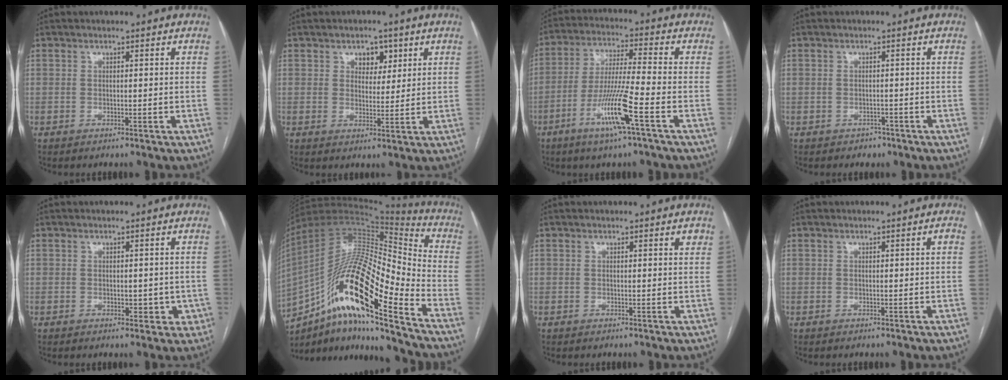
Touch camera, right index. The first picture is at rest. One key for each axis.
{"total": 4.0, "fx": 2.1, "fy": 2.6, "fz": 2.2, "tx": -0.025, "ty": 0.006, "tz": 0.033}
{"total": 11.0, "fx": -5.1, "fy": -0.8, "fz": 9.7, "tx": -0.190, "ty": -0.014, "tz": -0.100}
{"total": 1.6, "fx": -1.0, "fy": 1.2, "fz": 0.1, "tx": -0.004, "ty": 0.003, "tz": -0.013}
{"total": 3.5, "fx": -0.5, "fy": 2.4, "fz": 2.4, "tx": -0.014, "ty": 0.010, "tz": 0.001}
{"total": 23.8, "fx": -12.7, "fy": 3.4, "fz": 19.8, "tx": -0.357, "ty": 0.000, "tz": -0.222}
{"total": 1.3, "fx": 0.7, "fy": 0.1, "fz": 1.0, "tx": -0.015, "ty": 0.000, "tz": 0.007}
{"total": 0.9, "fx": 0.2, "fy": -0.1, "fz": 0.8, "tx": -0.013, "ty": 0.002, "tz": 0.003}